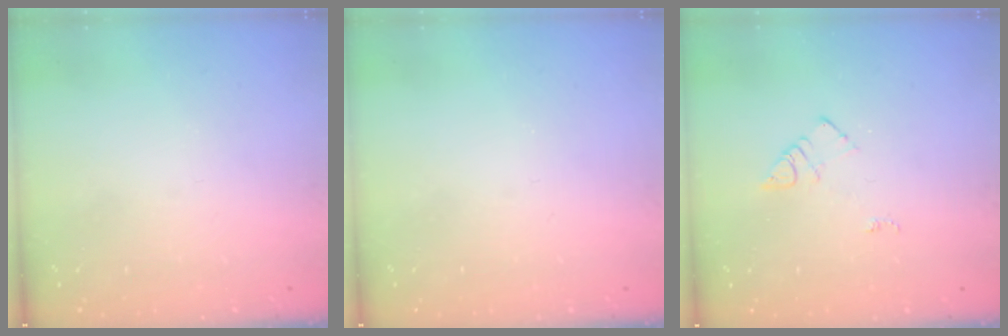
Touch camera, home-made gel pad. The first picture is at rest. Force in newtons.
{"total": 0.0}
{"total": 6.3, "press": 6.3, "slide": 0.6}